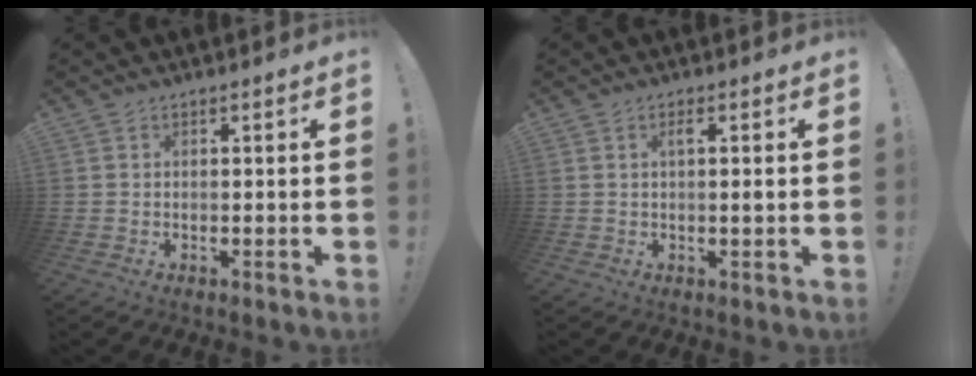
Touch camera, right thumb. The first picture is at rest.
{"total": 1.8, "force": [0.2, 0.0, 1.8], "torque": [-0.028, -0.001, 0.000]}